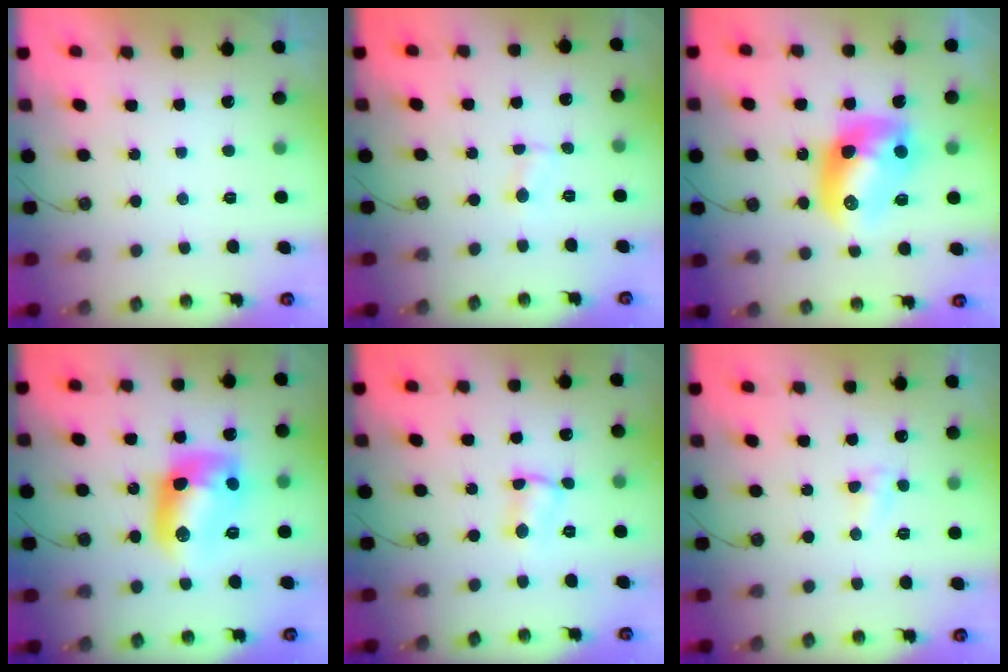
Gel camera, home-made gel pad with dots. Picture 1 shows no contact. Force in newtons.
{"total": 1.1, "press": 1.0, "slide": 0.3}
{"total": 13.5, "press": 13.4, "slide": 1.1}
{"total": 13.0, "press": 13.0, "slide": 0.8}
{"total": 2.6, "press": 2.6, "slide": 0.5}
{"total": 4.0, "press": 4.0, "slide": 0.5}